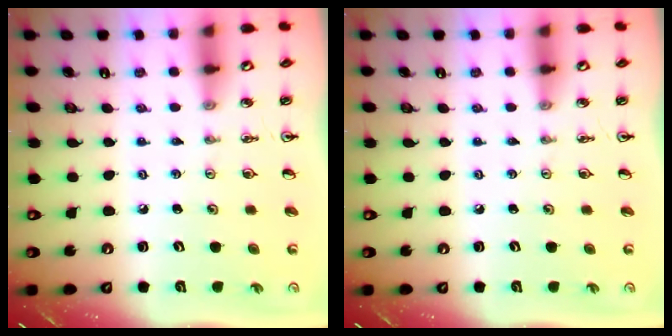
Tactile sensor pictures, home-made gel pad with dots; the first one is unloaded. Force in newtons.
{"total": 0.0}